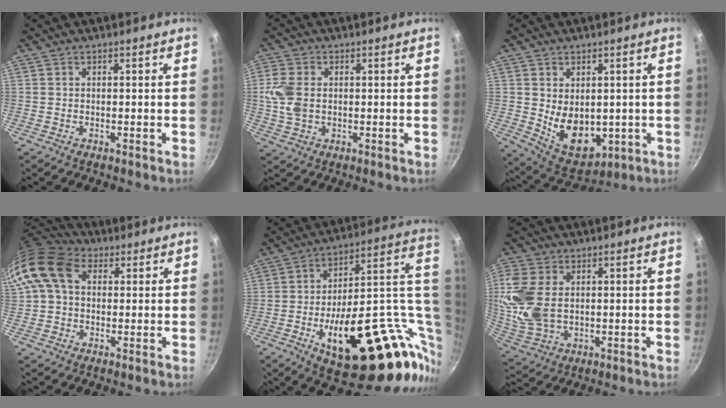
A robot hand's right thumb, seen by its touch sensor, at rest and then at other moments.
{"total": 7.0, "force": [0.3, 4.9, 5.0], "torque": [-0.104, 0.001, 0.004]}
{"total": 11.4, "force": [-0.1, 7.9, 8.2], "torque": [-0.101, -0.024, 0.027]}
{"total": 15.0, "force": [4.1, 11.5, 8.8], "torque": [-0.164, 0.013, 0.062]}
{"total": 32.4, "force": [-2.9, 14.9, 28.6], "torque": [-0.375, 0.015, -0.020]}
{"total": 12.2, "force": [1.6, 8.2, 9.0], "torque": [-0.189, -0.013, 0.038]}